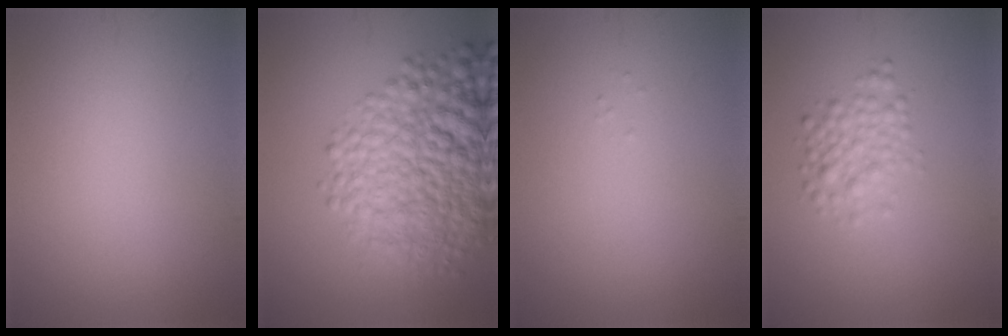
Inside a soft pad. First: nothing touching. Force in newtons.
{"total": 9.9, "press": 9.8, "slide": 0.3}
{"total": 0.0}
{"total": 2.6, "press": 2.6, "slide": 0.1}